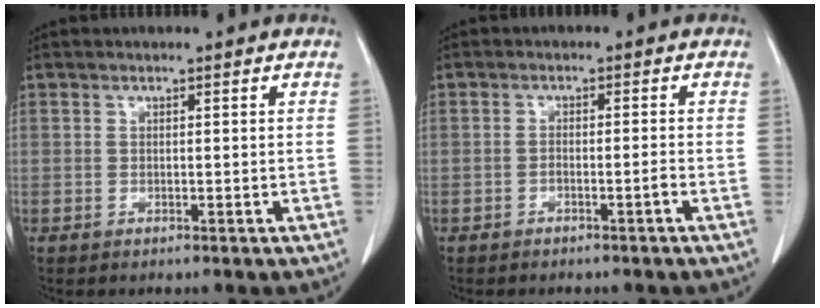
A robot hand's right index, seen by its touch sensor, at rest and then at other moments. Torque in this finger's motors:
{"motor_torque": [-0.08, 0.09, -0.07, -0.01]}